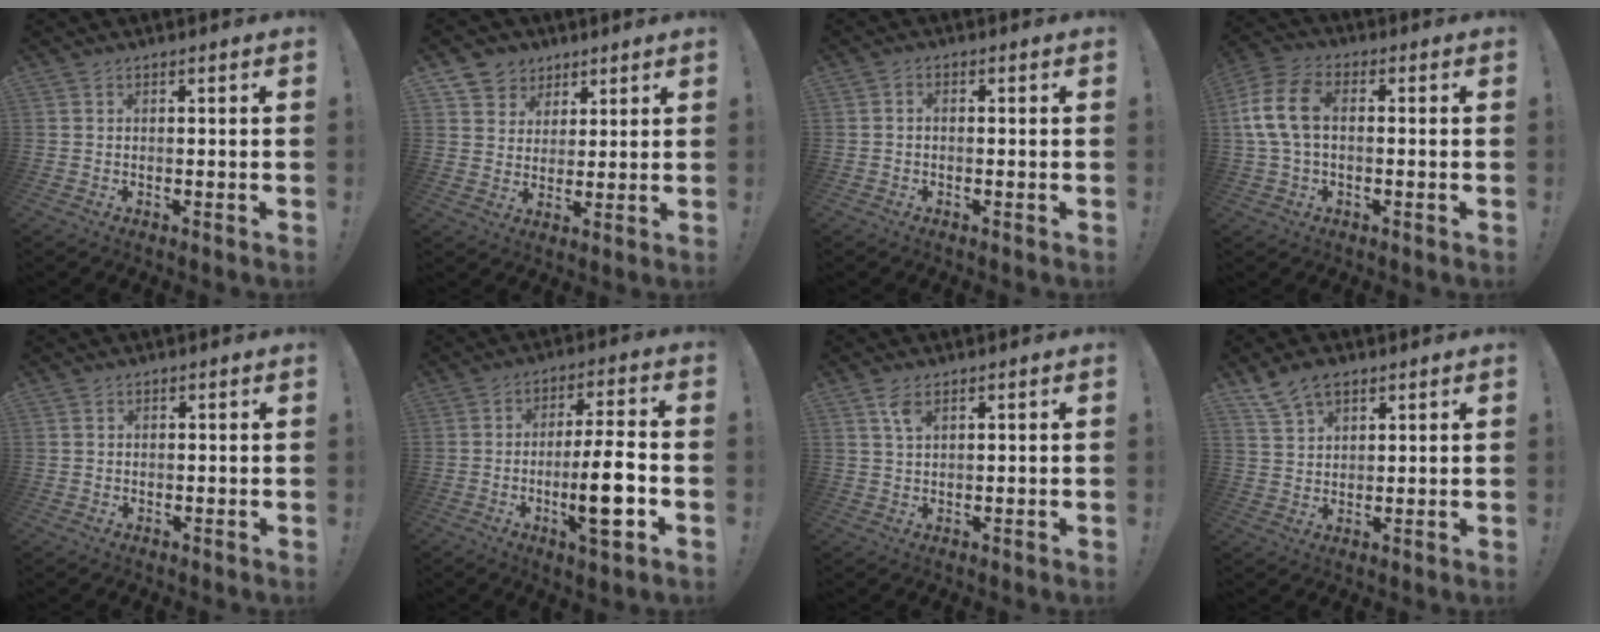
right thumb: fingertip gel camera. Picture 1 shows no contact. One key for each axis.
{"total": 6.9, "fx": 3.1, "fy": 6.1, "fz": 0.5, "tx": -0.010, "ty": -0.024, "tz": 0.064}
{"total": 1.2, "fx": -0.7, "fy": 0.6, "fz": 0.8, "tx": -0.019, "ty": 0.007, "tz": -0.012}
{"total": 11.3, "fx": 0.8, "fy": 7.0, "fz": 8.9, "tx": -0.171, "ty": 0.013, "tz": 0.021}
{"total": 2.2, "fx": 1.3, "fy": 1.8, "fz": 0.0, "tx": 0.012, "ty": -0.010, "tz": 0.021}
{"total": 12.6, "fx": -3.4, "fy": 2.0, "fz": 12.0, "tx": -0.187, "ty": 0.000, "tz": -0.061}
{"total": 3.6, "fx": 2.0, "fy": 1.5, "fz": 2.5, "tx": -0.054, "ty": -0.001, "tz": 0.036}
{"total": 7.8, "fx": 5.5, "fy": 4.3, "fz": 3.4, "tx": -0.062, "ty": -0.022, "tz": 0.107}